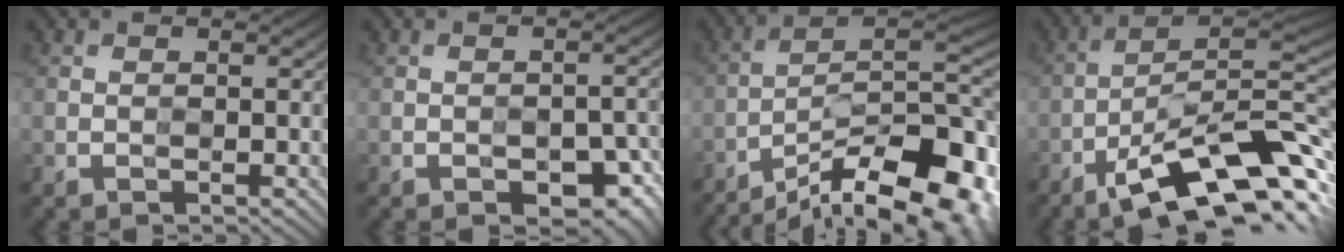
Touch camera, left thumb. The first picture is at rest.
{"total": 5.5, "force": [-2.8, 2.7, 3.9], "torque": [-0.051, 0.000, -0.032]}
{"total": 17.1, "force": [-11.4, 4.6, 11.8], "torque": [-0.164, -0.003, -0.184]}
{"total": 14.1, "force": [-7.3, 3.9, 11.5], "torque": [-0.197, -0.004, -0.129]}